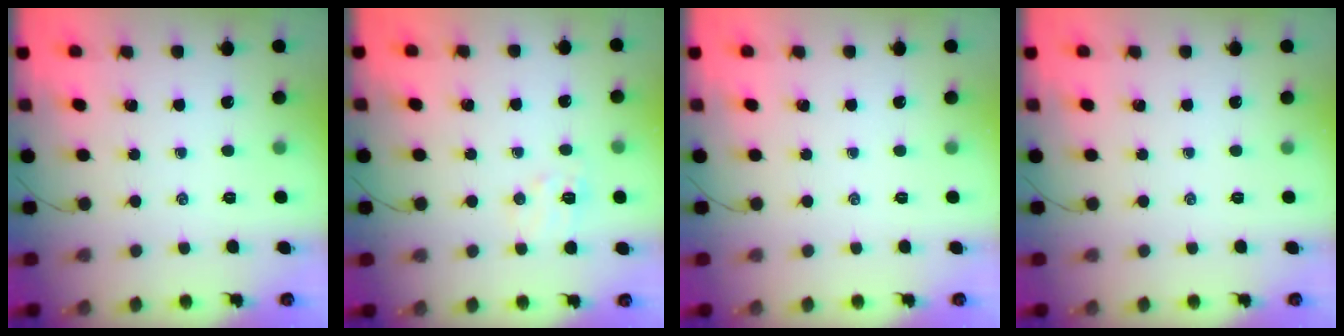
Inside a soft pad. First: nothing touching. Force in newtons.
{"total": 7.1, "press": 7.0, "slide": 1.1}
{"total": 0.0}
{"total": 0.0}